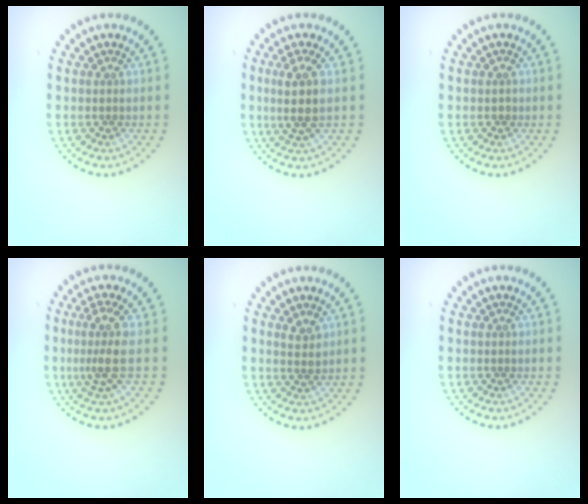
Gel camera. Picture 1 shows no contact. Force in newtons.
{"total": 2.9, "press": 2.5, "slide": 1.6}
{"total": 0.8, "press": 0.8, "slide": 0.1}
{"total": 2.8, "press": 2.0, "slide": 2.0}
{"total": 1.2, "press": 1.1, "slide": 0.4}
{"total": 0.0}